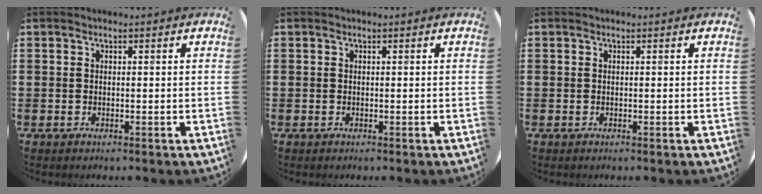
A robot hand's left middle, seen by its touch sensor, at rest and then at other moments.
{"total": 0.0}
{"total": 0.0}